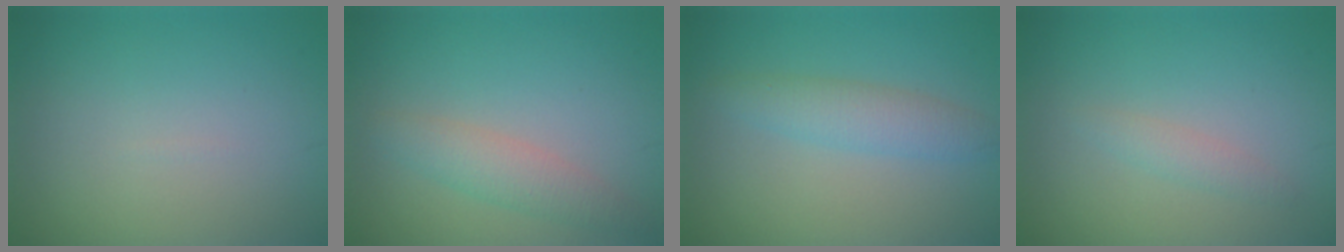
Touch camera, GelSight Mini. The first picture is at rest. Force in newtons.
{"total": 2.7, "press": 2.6, "slide": 0.2}
{"total": 3.0, "press": 3.0, "slide": 0.1}
{"total": 1.3, "press": 1.3, "slide": 0.0}